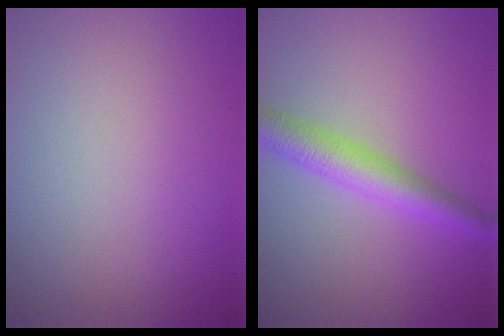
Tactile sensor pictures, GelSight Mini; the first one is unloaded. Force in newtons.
{"total": 3.9, "press": 3.9, "slide": 0.1}